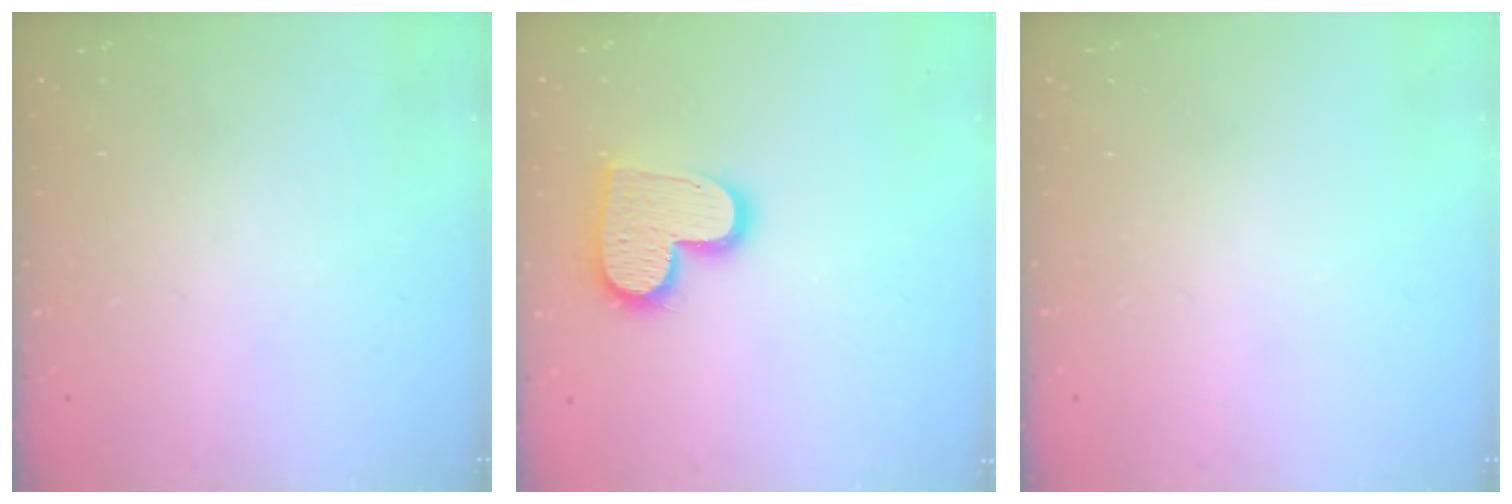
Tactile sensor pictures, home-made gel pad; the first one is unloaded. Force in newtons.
{"total": 14.0, "press": 13.9, "slide": 0.8}
{"total": 0.0}